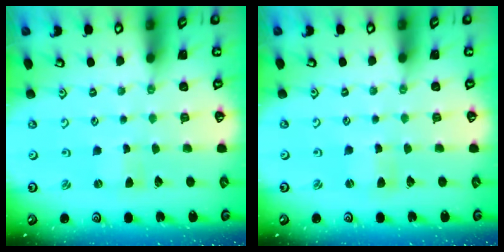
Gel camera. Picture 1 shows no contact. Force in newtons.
{"total": 1.5, "press": 1.4, "slide": 0.3}